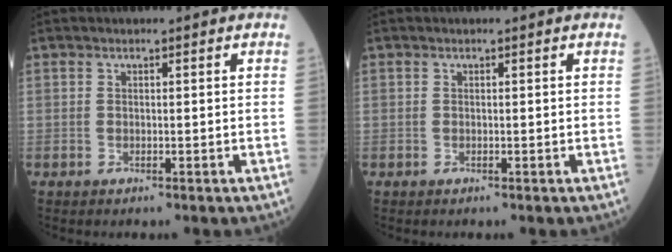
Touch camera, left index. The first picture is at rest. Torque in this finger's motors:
{"motor_torque": [0.00, 0.00, -0.07, -0.03]}